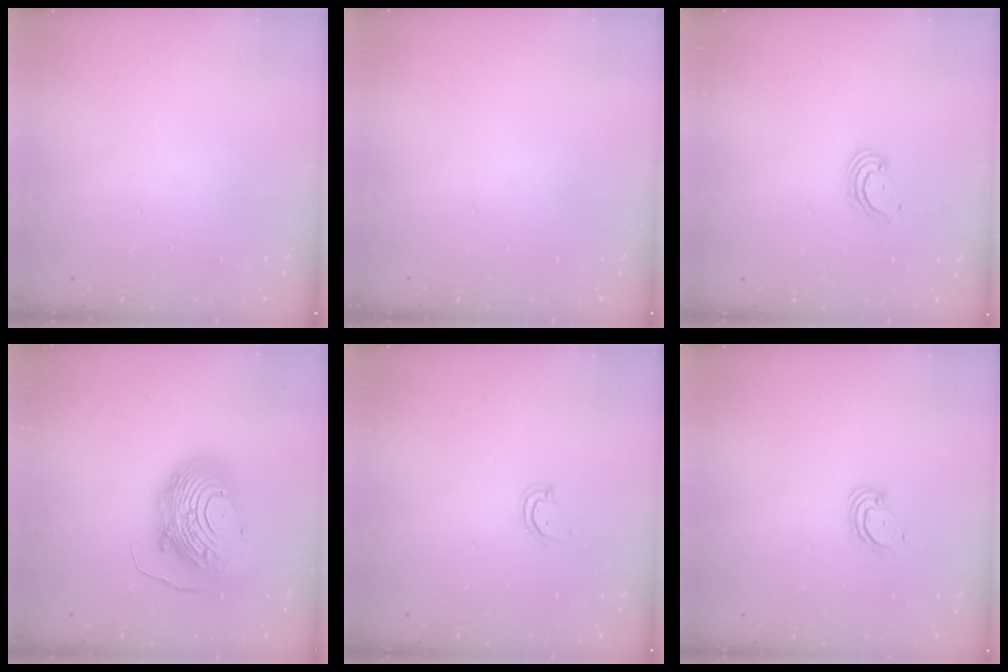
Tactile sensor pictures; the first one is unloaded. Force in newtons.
{"total": 0.0}
{"total": 2.3, "press": 2.3, "slide": 0.1}
{"total": 14.6, "press": 14.6, "slide": 1.3}
{"total": 2.5, "press": 2.5, "slide": 0.1}
{"total": 3.7, "press": 3.7, "slide": 0.2}